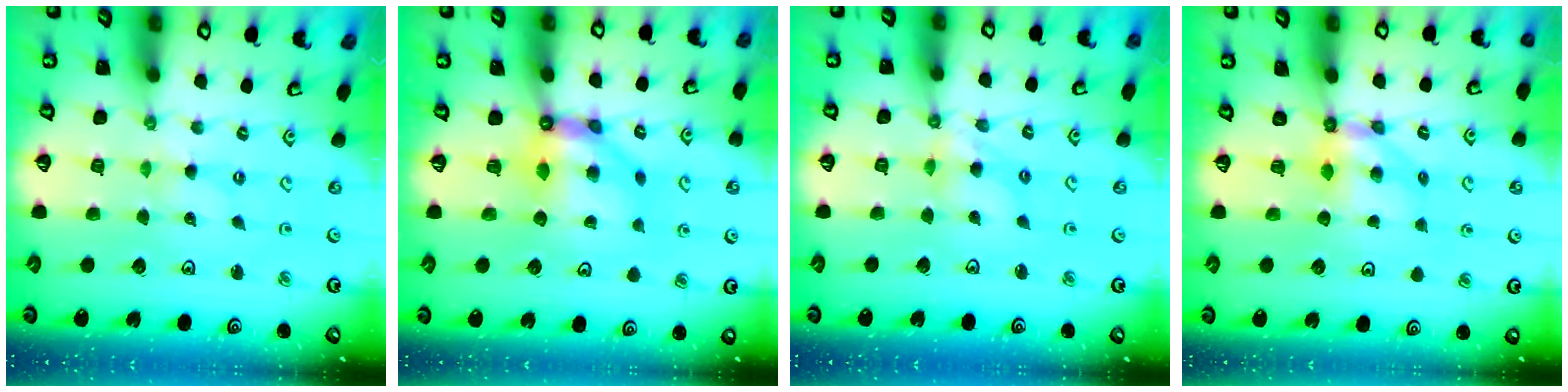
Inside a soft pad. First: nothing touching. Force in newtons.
{"total": 7.8, "press": 7.8, "slide": 0.9}
{"total": 6.4, "press": 6.4, "slide": 0.5}
{"total": 6.2, "press": 6.2, "slide": 0.6}